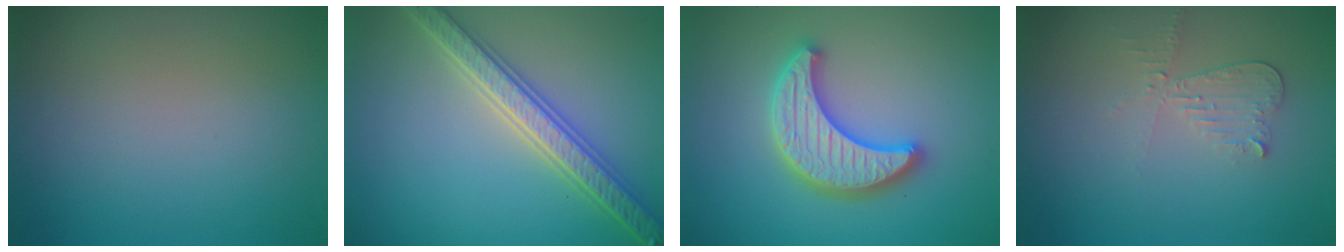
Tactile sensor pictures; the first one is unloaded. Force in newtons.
{"total": 5.6, "press": 5.4, "slide": 1.1}
{"total": 5.3, "press": 5.2, "slide": 0.9}
{"total": 2.1, "press": 2.1, "slide": 0.4}